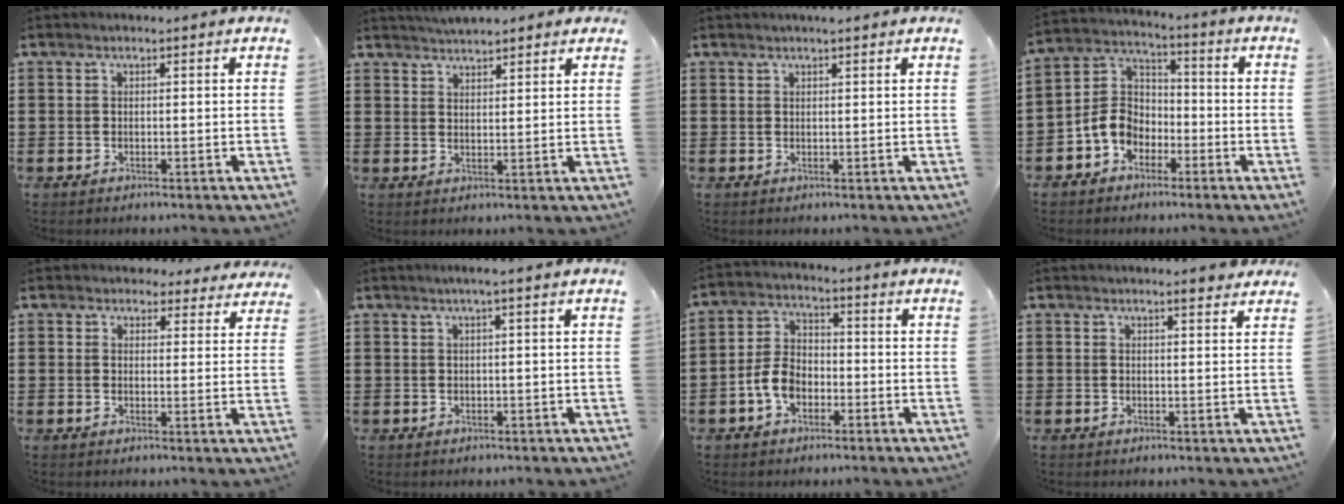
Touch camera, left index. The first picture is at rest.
{"total": 3.1, "force": [3.0, 0.3, 0.5], "torque": [-0.017, -0.004, 0.055]}
{"total": 1.3, "force": [1.1, 0.1, 0.7], "torque": [-0.015, 0.001, 0.020]}
{"total": 6.5, "force": [-2.9, 5.1, 2.7], "torque": [-0.090, 0.008, -0.066]}
{"total": 3.3, "force": [2.9, 1.3, 0.6], "torque": [-0.013, -0.003, 0.054]}
{"total": 1.3, "force": [0.3, -0.2, 1.2], "torque": [-0.020, -0.002, 0.006]}
{"total": 5.8, "force": [-2.3, 3.8, 3.8], "torque": [-0.094, 0.006, -0.050]}
{"total": 2.5, "force": [2.1, 0.3, 1.3], "torque": [-0.022, -0.002, 0.038]}